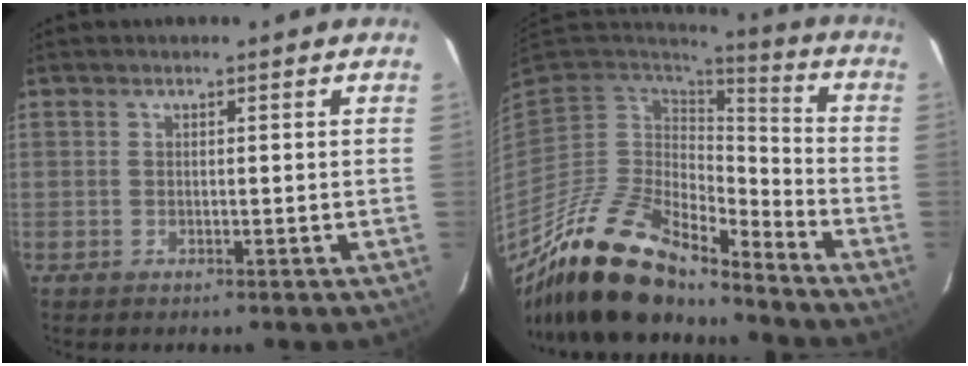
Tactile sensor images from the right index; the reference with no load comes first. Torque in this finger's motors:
{"motor_torque": [-0.14, -0.93, 0.18, 0.01]}